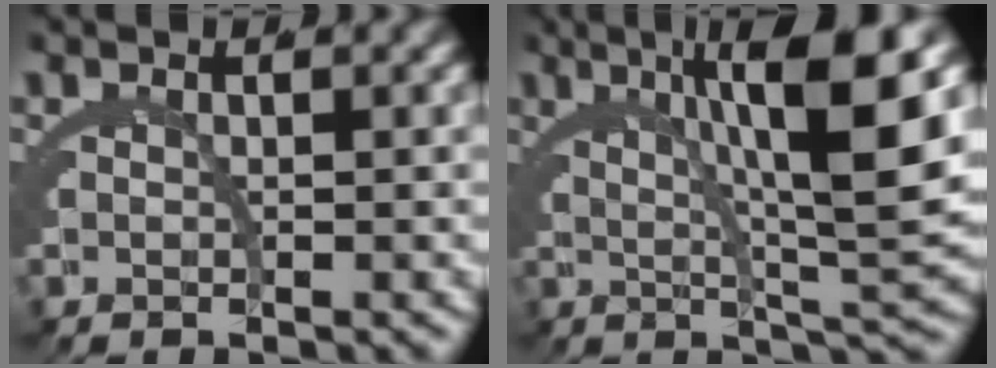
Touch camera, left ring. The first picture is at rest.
{"total": 10.9, "force": [3.8, 1.4, 10.1], "torque": [-0.121, 0.021, 0.057]}